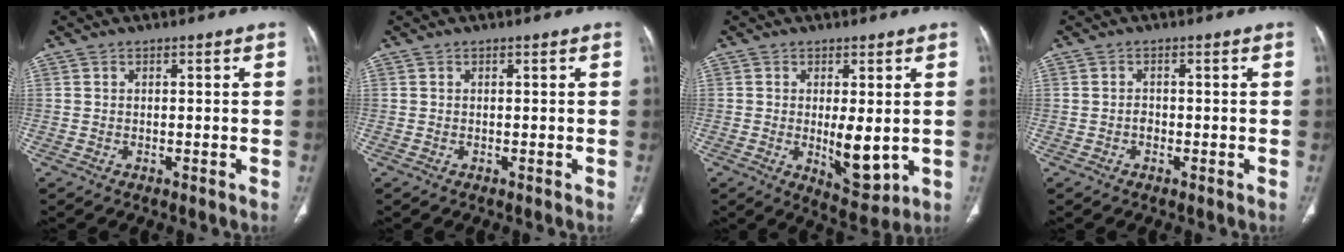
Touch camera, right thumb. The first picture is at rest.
{"total": 0.0}
{"total": 7.7, "force": [-0.5, 3.2, 7.0], "torque": [-0.093, -0.020, 0.005]}
{"total": 1.2, "force": [-0.4, 0.9, 0.6], "torque": [-0.008, 0.005, -0.008]}